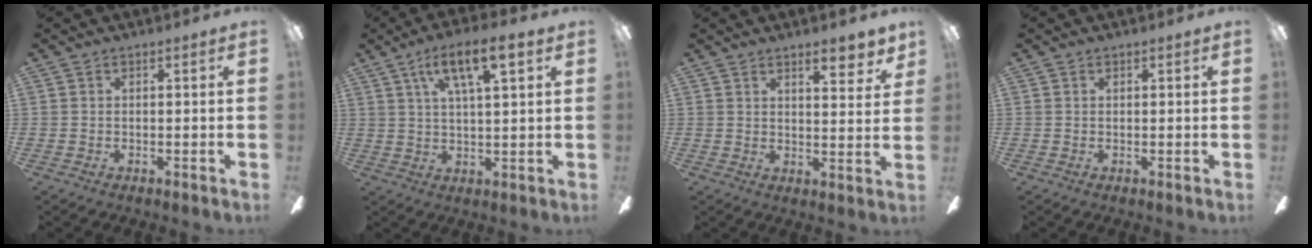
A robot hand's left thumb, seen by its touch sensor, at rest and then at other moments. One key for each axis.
{"total": 10.2, "fx": 5.5, "fy": 2.8, "fz": 8.1, "tx": -0.140, "ty": -0.010, "tz": 0.092}
{"total": 6.3, "fx": 4.9, "fy": 1.8, "fz": 3.6, "tx": -0.035, "ty": -0.033, "tz": 0.076}
{"total": 0.0}